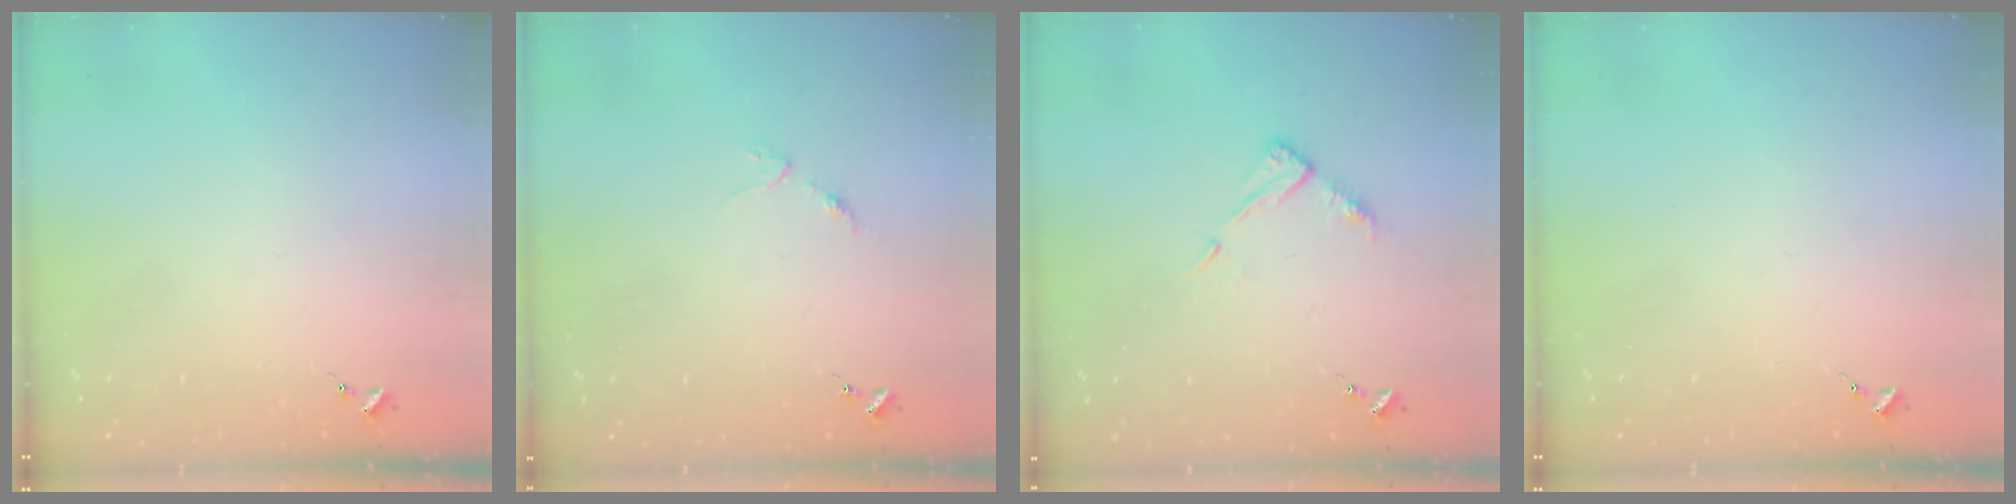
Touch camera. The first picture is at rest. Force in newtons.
{"total": 3.1, "press": 3.0, "slide": 0.4}
{"total": 7.4, "press": 7.4, "slide": 0.6}
{"total": 0.0}